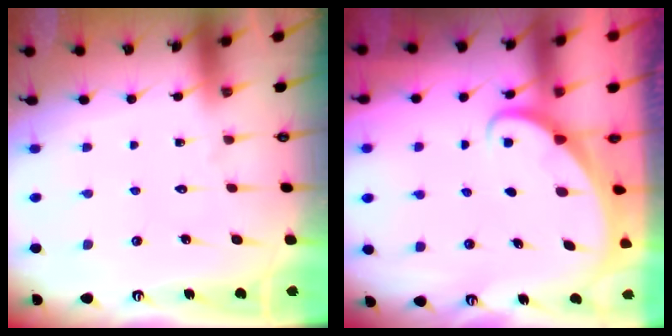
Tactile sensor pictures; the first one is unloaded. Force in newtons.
{"total": 1.7, "press": 1.6, "slide": 0.1}